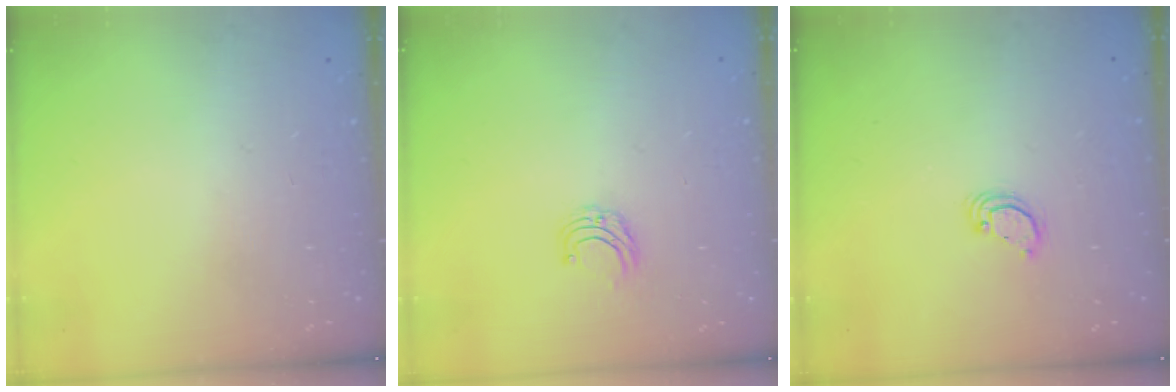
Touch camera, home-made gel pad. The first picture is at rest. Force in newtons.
{"total": 4.9, "press": 4.8, "slide": 0.5}
{"total": 2.9, "press": 2.9, "slide": 0.1}